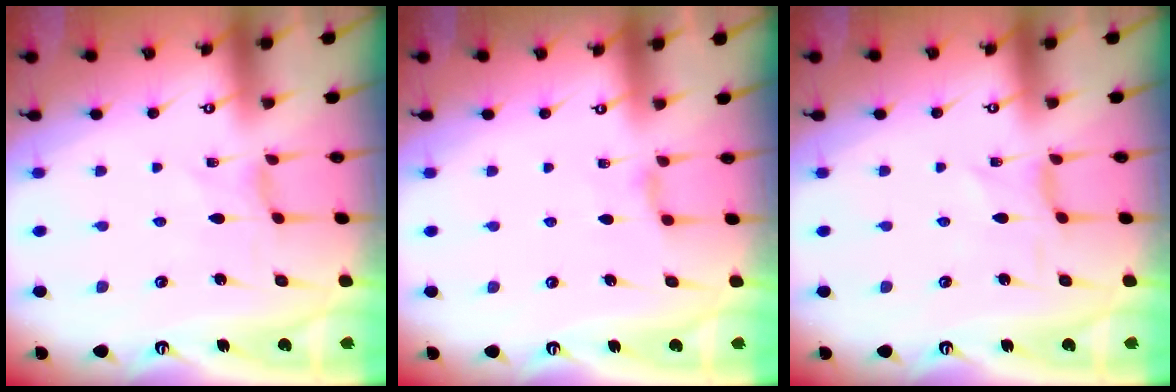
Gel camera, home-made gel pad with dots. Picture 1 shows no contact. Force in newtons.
{"total": 3.3, "press": 3.2, "slide": 0.5}
{"total": 0.0}